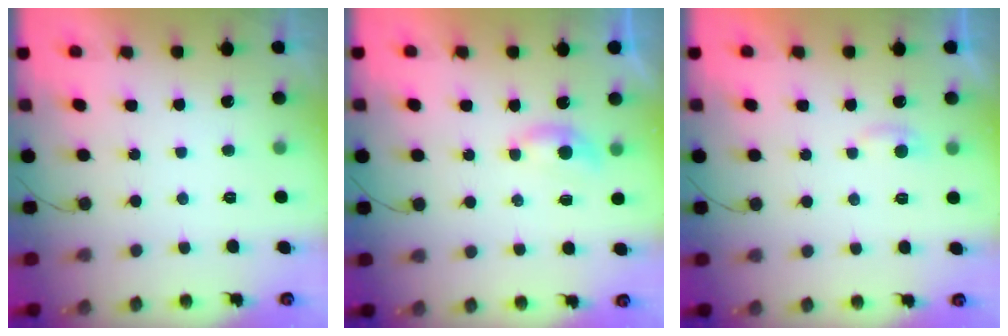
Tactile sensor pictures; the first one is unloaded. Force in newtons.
{"total": 3.2, "press": 3.2, "slide": 0.4}
{"total": 2.8, "press": 2.8, "slide": 0.4}